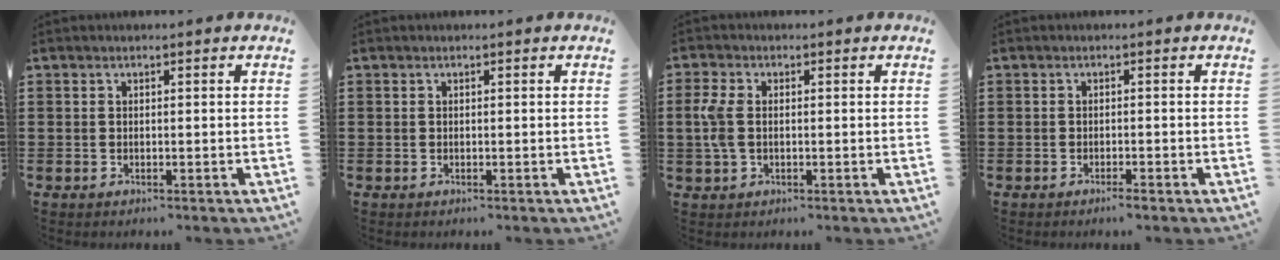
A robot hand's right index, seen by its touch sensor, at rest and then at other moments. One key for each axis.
{"total": 0.0}
{"total": 4.4, "fx": -0.1, "fy": 2.6, "fz": 3.6, "tx": -0.102, "ty": -0.003, "tz": -0.010}
{"total": 1.1, "fx": -0.8, "fy": 0.1, "fz": 0.7, "tx": -0.014, "ty": -0.005, "tz": -0.015}